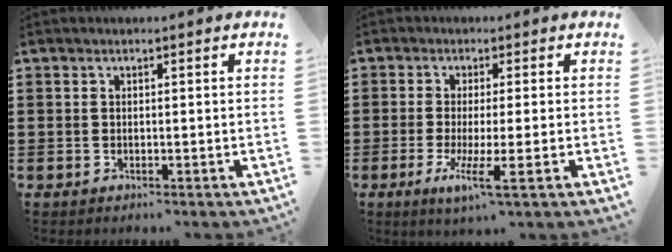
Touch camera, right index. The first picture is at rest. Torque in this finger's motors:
{"motor_torque": [0.83, 0.91, 0.52, 0.15]}